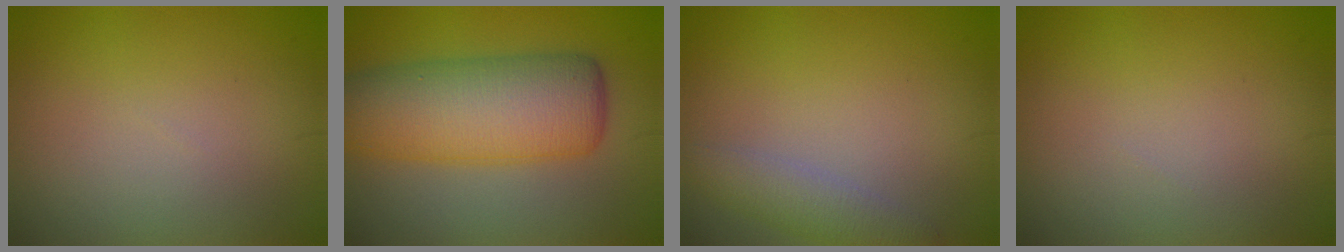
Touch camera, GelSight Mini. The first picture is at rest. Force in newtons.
{"total": 9.1, "press": 9.1, "slide": 0.5}
{"total": 2.4, "press": 2.4, "slide": 0.2}
{"total": 0.0}